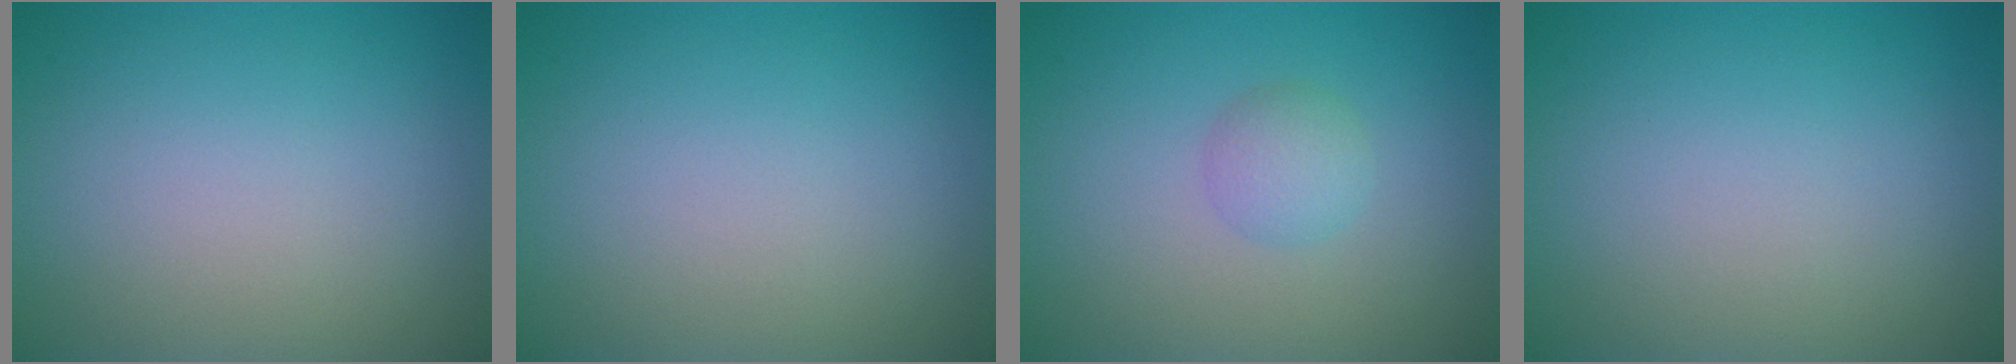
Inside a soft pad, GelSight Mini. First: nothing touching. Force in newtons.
{"total": 0.0}
{"total": 1.8, "press": 1.8, "slide": 0.1}
{"total": 0.0}